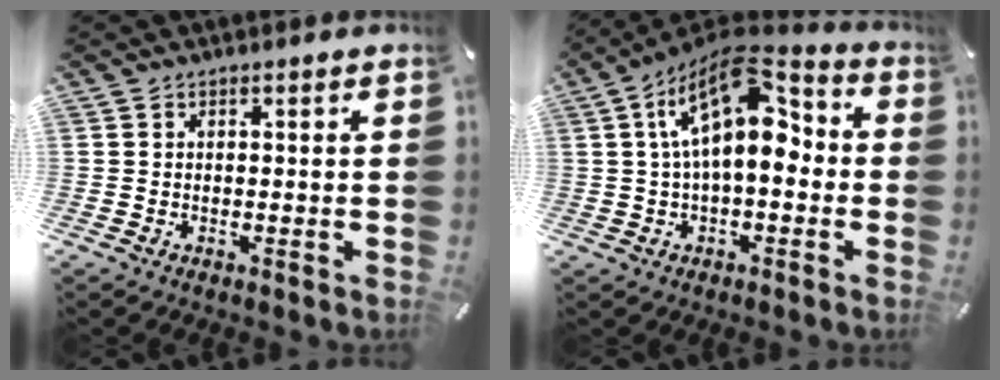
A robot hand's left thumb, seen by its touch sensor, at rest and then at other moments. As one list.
[{"total": 17.0, "force": [4.0, 8.7, 14.0], "torque": [-0.249, -0.019, 0.065]}]